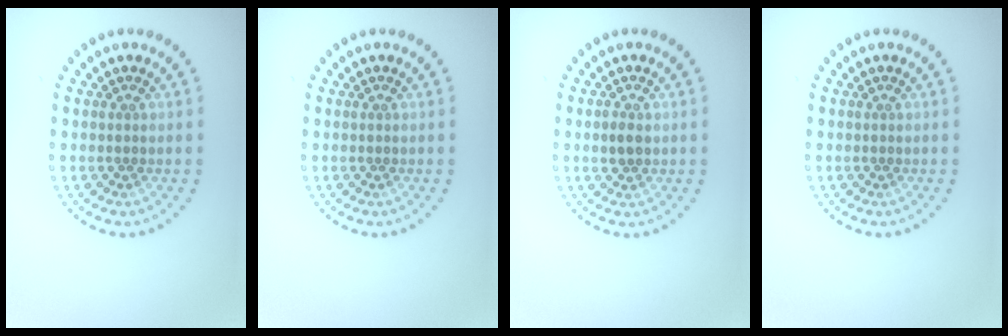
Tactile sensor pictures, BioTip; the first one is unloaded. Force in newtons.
{"total": 0.0}
{"total": 1.5, "press": 1.5, "slide": 0.1}
{"total": 0.0}